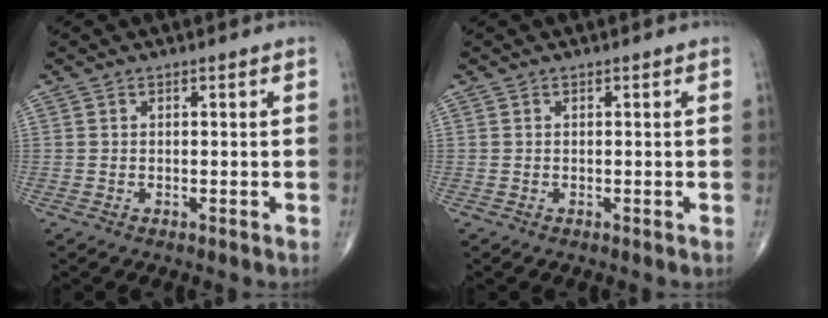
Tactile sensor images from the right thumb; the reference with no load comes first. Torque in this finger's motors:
{"motor_torque": [0.08, 0.07, 0.14, -0.16, 0.01]}